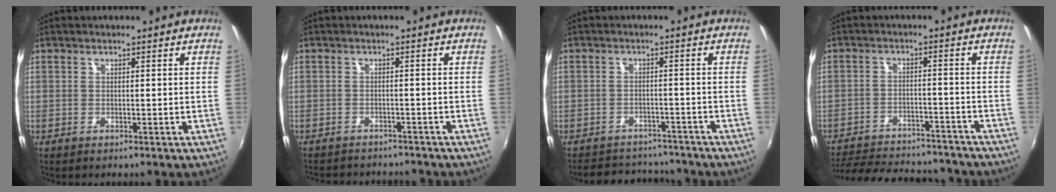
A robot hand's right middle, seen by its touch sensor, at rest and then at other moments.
{"total": 7.4, "force": [-6.8, 2.0, 2.0], "torque": [-0.054, -0.013, -0.098]}
{"total": 9.5, "force": [-8.4, 4.0, 1.8], "torque": [-0.050, 0.028, -0.110]}
{"total": 21.6, "force": [-18.9, 6.6, 8.2], "torque": [-0.174, 0.004, -0.249]}